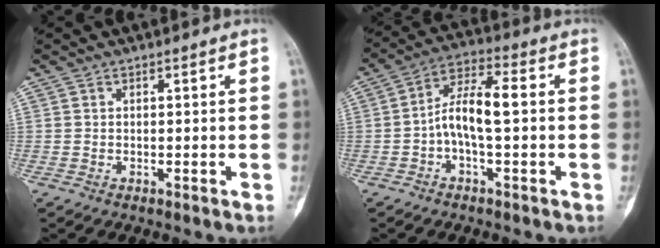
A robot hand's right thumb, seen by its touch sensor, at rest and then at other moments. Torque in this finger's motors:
{"motor_torque": [-0.05, 0.28, 0.32, 0.05, 0.07]}